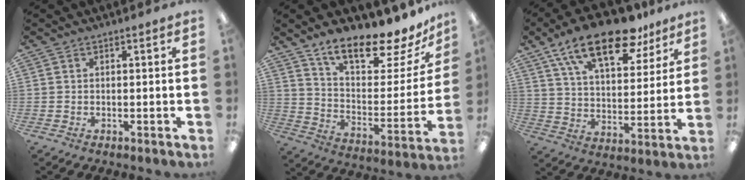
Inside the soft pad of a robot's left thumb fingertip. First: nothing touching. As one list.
[{"total": 16.1, "force": [13.1, 4.9, 7.9], "torque": [-0.123, -0.098, 0.225]}, {"total": 19.7, "force": [13.2, 8.5, 12.0], "torque": [-0.197, -0.061, 0.224]}]